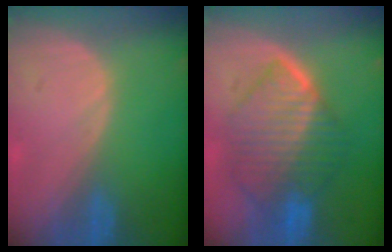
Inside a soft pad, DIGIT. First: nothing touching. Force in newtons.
{"total": 10.5, "press": 10.4, "slide": 1.0}